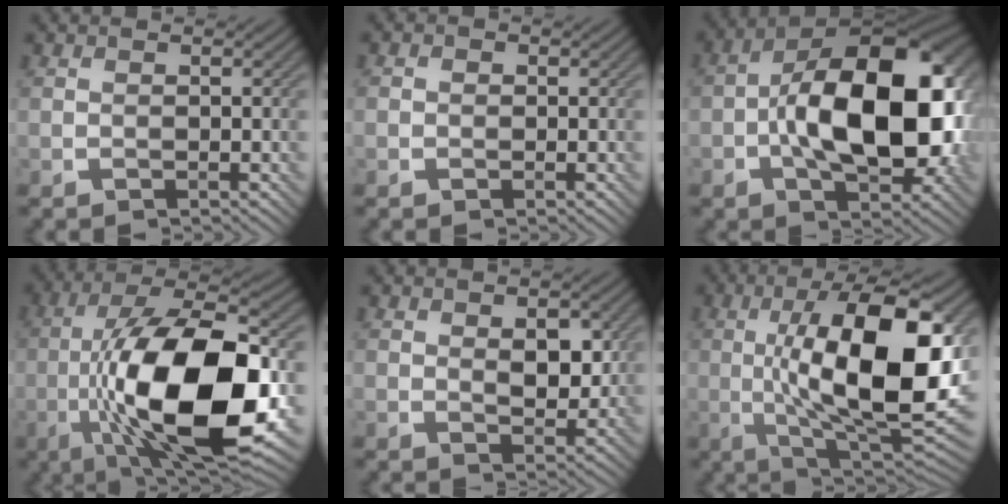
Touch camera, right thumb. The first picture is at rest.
{"total": 1.1, "force": [-0.1, 1.1, 0.3], "torque": [-0.001, -0.003, -0.005]}
{"total": 17.9, "force": [-1.5, 10.0, 14.8], "torque": [-0.231, 0.006, -0.033]}
{"total": 19.2, "force": [-3.8, 8.1, 17.0], "torque": [-0.322, 0.002, -0.070]}
{"total": 4.1, "force": [0.8, 2.4, 3.2], "torque": [-0.047, -0.006, 0.013]}
{"total": 18.1, "force": [0.7, 7.3, 16.5], "torque": [-0.260, 0.010, 0.004]}